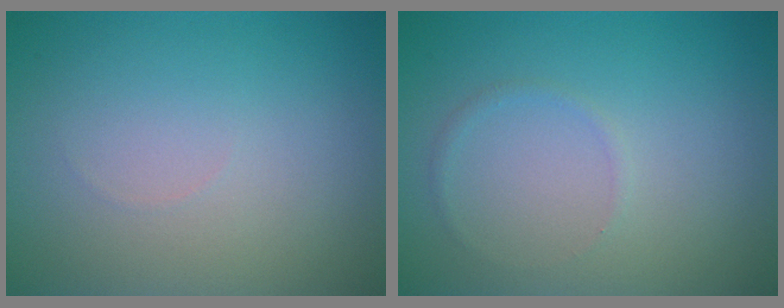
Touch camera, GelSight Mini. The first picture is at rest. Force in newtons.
{"total": 0.6, "press": 0.6, "slide": 0.1}